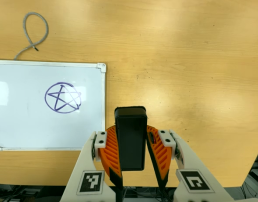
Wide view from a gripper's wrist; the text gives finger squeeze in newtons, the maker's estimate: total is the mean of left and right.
{"total": 8.8, "left": 7.9, "right": 9.8}